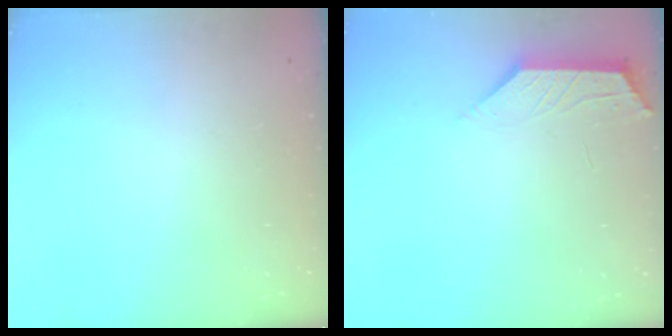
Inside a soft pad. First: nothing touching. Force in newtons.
{"total": 1.9, "press": 1.8, "slide": 0.5}